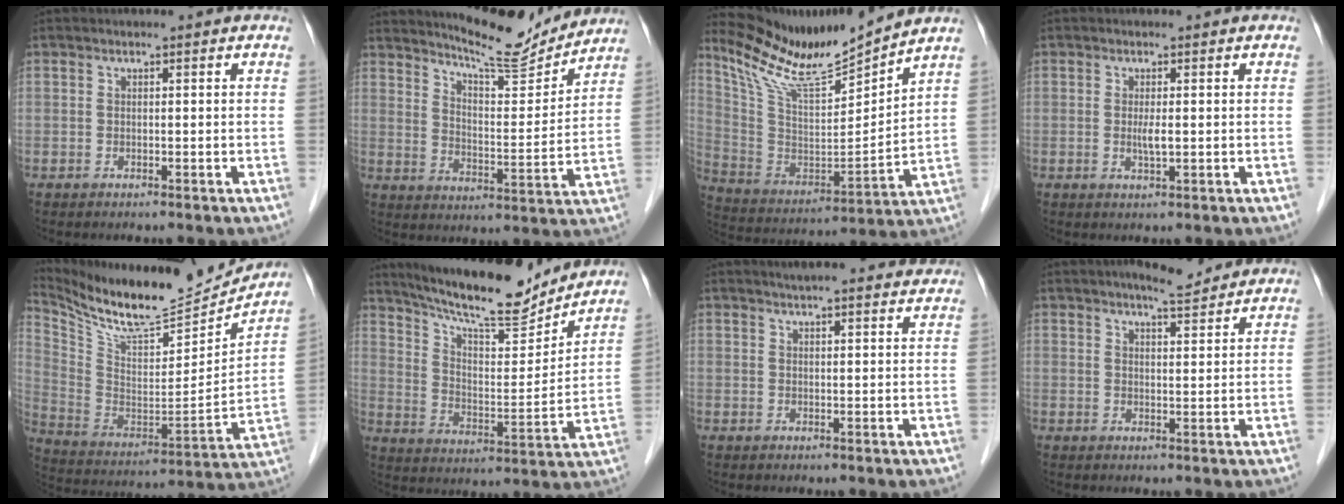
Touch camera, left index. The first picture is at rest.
{"total": 12.1, "force": [11.6, 0.9, 3.0], "torque": [-0.054, -0.017, 0.177]}
{"total": 14.6, "force": [13.6, -0.2, 5.2], "torque": [-0.109, -0.014, 0.254]}
{"total": 1.8, "force": [0.0, 0.2, 1.8], "torque": [-0.040, -0.004, 0.001]}
{"total": 20.1, "force": [18.8, 2.6, 6.6], "torque": [-0.142, -0.043, 0.312]}
{"total": 16.4, "force": [14.9, 2.3, 6.5], "torque": [-0.118, -0.008, 0.238]}
{"total": 10.4, "force": [9.4, 1.4, 4.2], "torque": [-0.049, 0.014, 0.107]}
{"total": 5.1, "force": [4.5, 0.8, 2.2], "torque": [-0.037, 0.006, 0.069]}